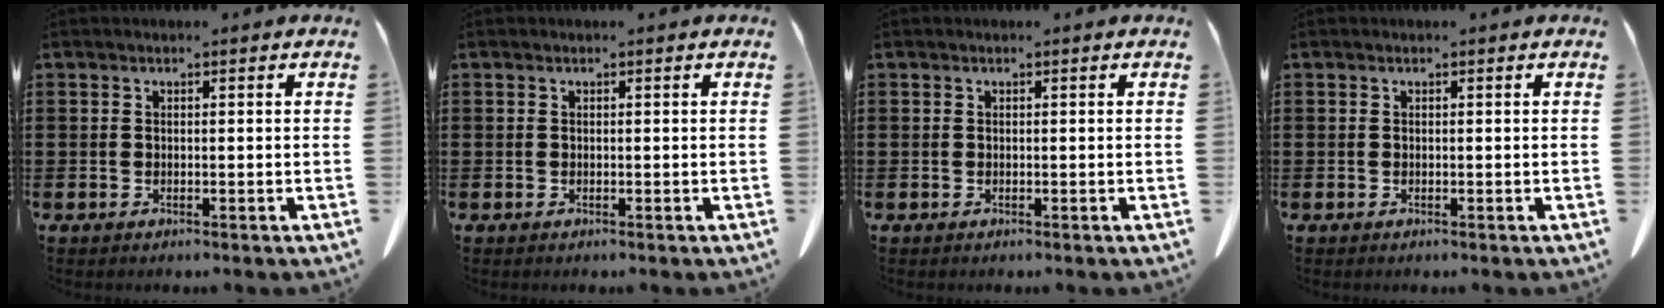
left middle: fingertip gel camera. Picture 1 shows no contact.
{"total": 0.0}
{"total": 0.0}
{"total": 0.0}